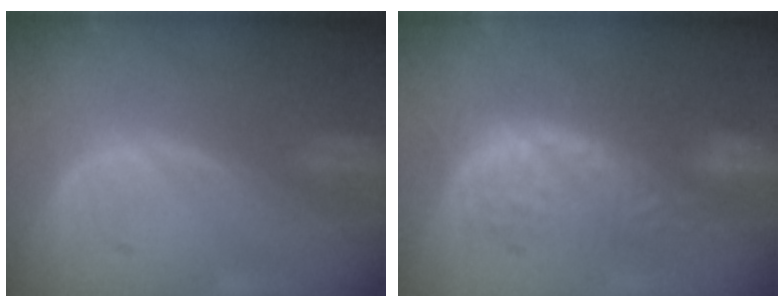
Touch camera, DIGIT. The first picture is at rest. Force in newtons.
{"total": 8.6, "press": 8.5, "slide": 1.5}